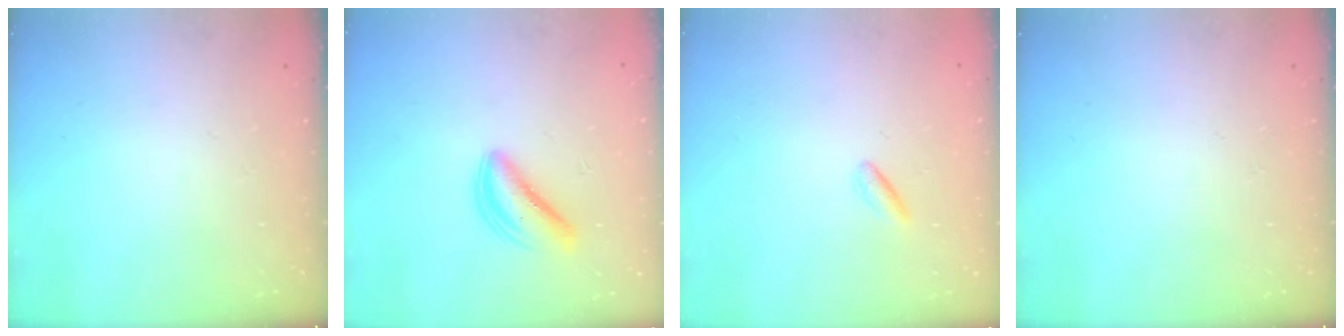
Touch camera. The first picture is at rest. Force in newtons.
{"total": 5.2, "press": 5.1, "slide": 0.5}
{"total": 0.7, "press": 0.4, "slide": 0.5}
{"total": 0.0}